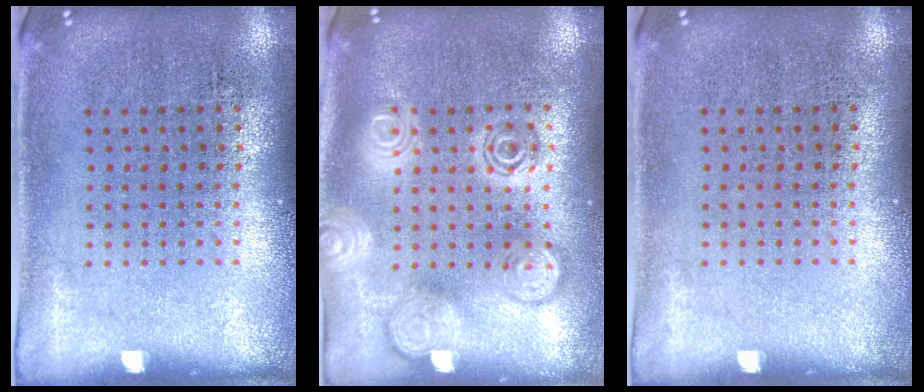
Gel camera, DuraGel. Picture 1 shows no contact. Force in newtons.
{"total": 3.0, "press": 3.0, "slide": 0.4}
{"total": 0.0}